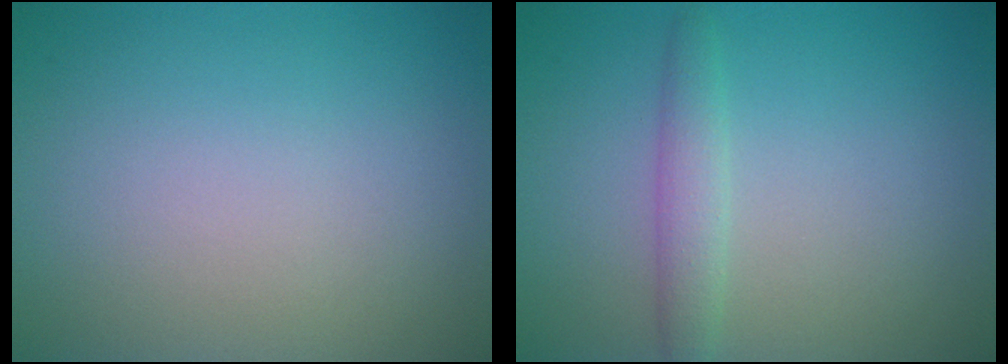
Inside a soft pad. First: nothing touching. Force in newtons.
{"total": 1.9, "press": 1.9, "slide": 0.0}